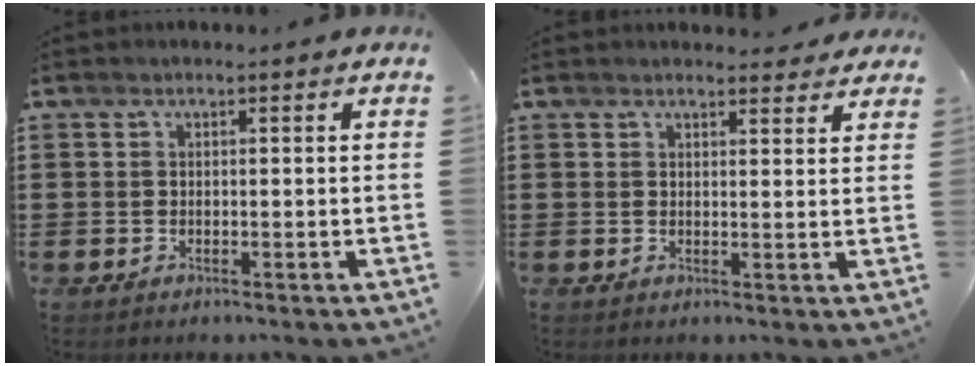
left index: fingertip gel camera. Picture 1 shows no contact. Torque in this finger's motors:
{"motor_torque": [2.14, 0.00, 0.27, 0.01]}